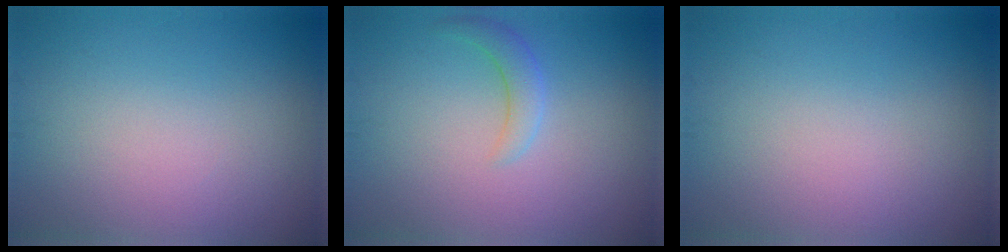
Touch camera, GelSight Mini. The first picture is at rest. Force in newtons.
{"total": 1.9, "press": 1.9, "slide": 0.1}
{"total": 0.0}